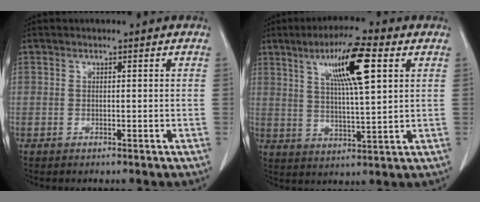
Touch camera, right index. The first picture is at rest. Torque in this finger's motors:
{"motor_torque": [1.39, 0.75, 0.58, 0.13]}